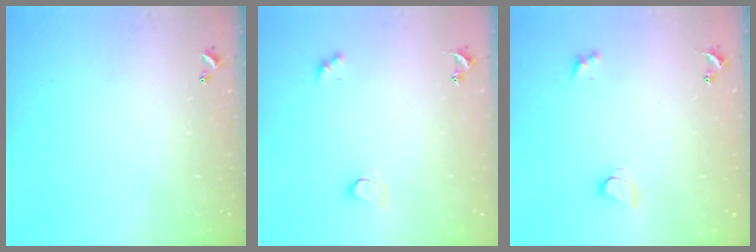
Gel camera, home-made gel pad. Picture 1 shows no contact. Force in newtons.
{"total": 2.1, "press": 2.1, "slide": 0.4}
{"total": 2.6, "press": 2.6, "slide": 0.2}